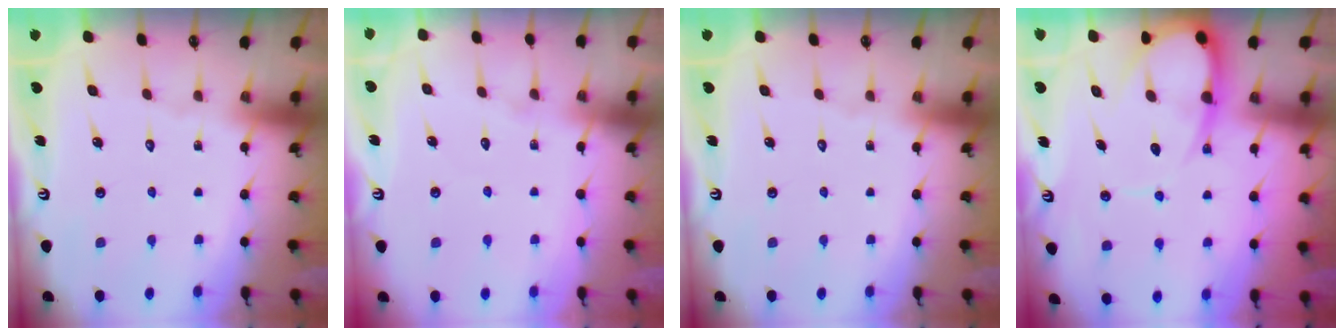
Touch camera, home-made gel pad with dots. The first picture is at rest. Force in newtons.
{"total": 4.5, "press": 4.5, "slide": 0.5}
{"total": 0.0}
{"total": 10.7, "press": 10.6, "slide": 1.2}